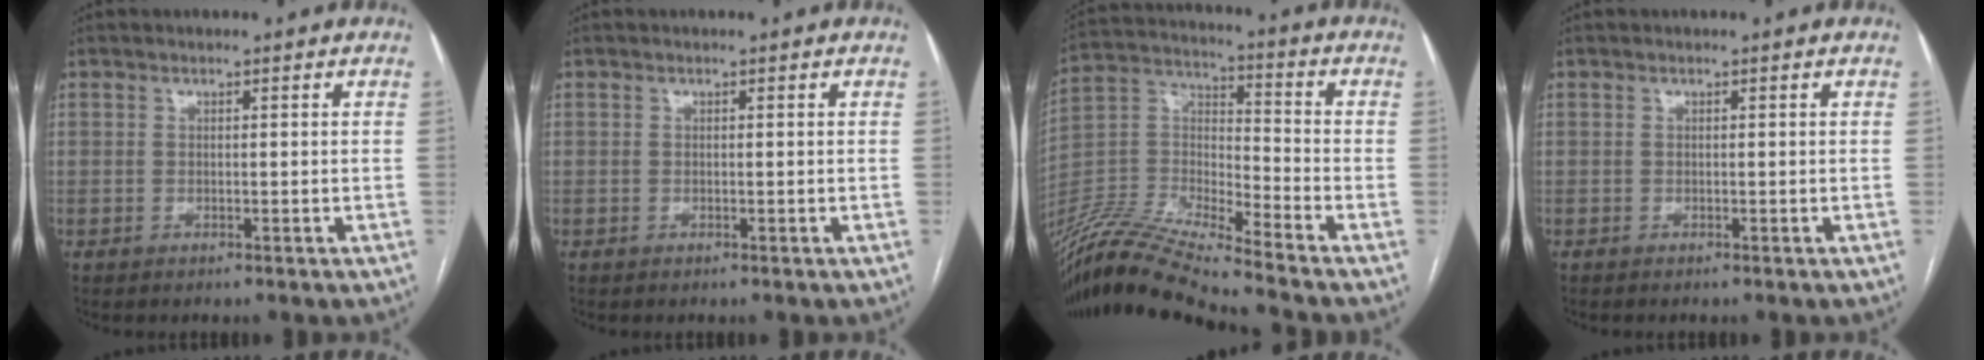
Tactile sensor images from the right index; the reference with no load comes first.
{"total": 0.0}
{"total": 17.8, "force": [-16.5, -0.7, 6.7], "torque": [-0.136, 0.013, -0.312]}
{"total": 0.0}